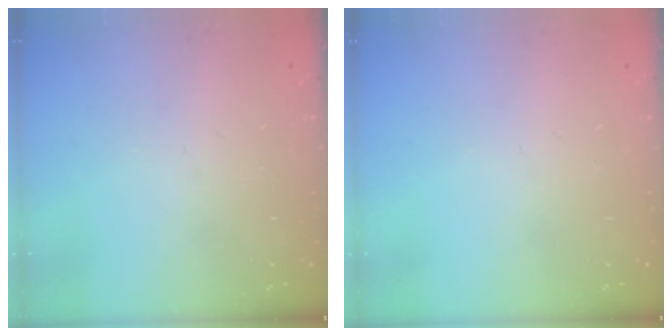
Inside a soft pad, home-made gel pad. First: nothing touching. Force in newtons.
{"total": 0.0}